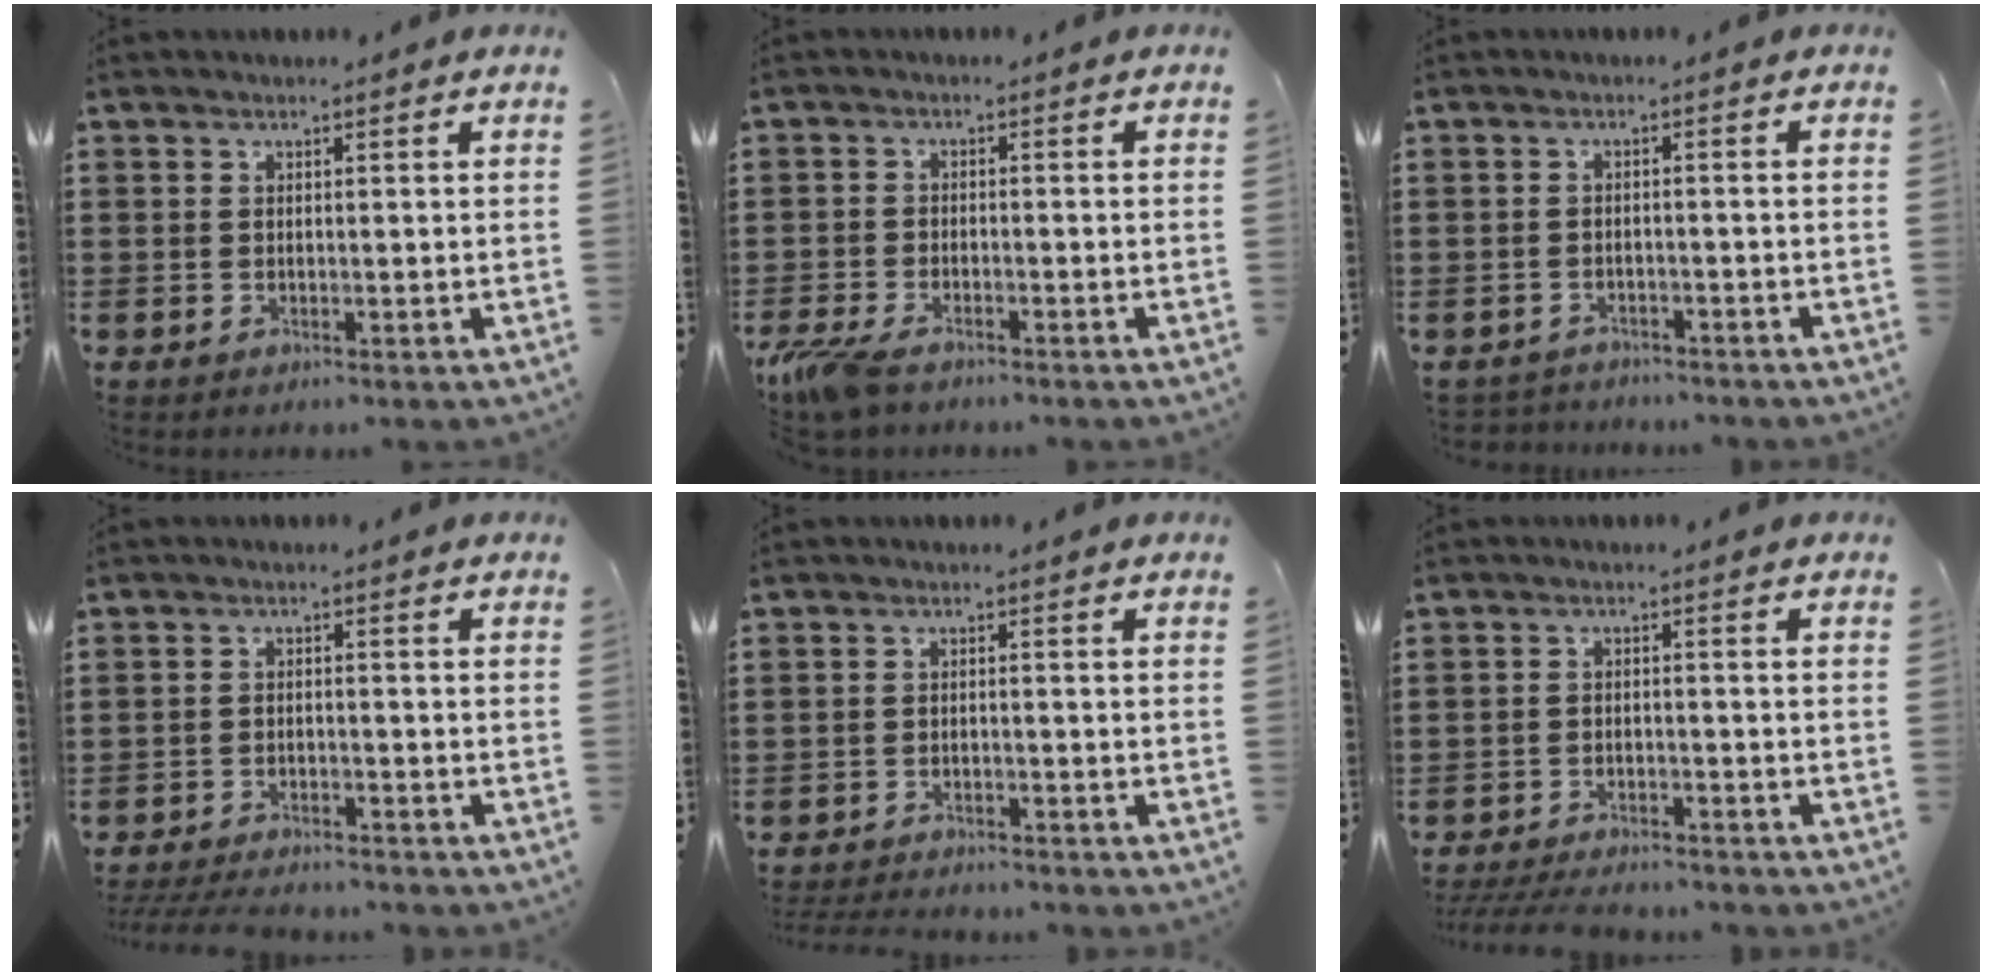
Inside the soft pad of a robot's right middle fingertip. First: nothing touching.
{"total": 4.1, "force": [-3.1, 1.0, 2.6], "torque": [-0.077, -0.011, -0.067]}
{"total": 2.1, "force": [-2.1, 0.3, -0.3], "torque": [-0.004, -0.003, -0.046]}
{"total": 3.8, "force": [-3.7, 0.4, 0.8], "torque": [-0.021, -0.003, -0.077]}
{"total": 2.5, "force": [-2.5, 0.2, 0.0], "torque": [-0.008, -0.005, -0.053]}
{"total": 4.1, "force": [-4.0, 0.5, 0.9], "torque": [-0.023, -0.003, -0.082]}